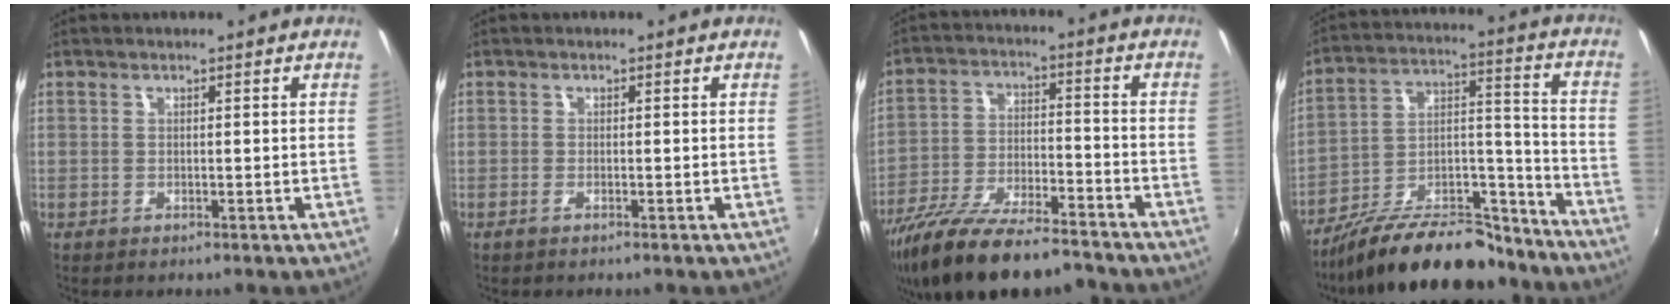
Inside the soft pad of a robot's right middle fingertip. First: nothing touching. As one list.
[{"total": 1.0, "force": [-0.7, -0.1, 0.7], "torque": [-0.013, -0.002, -0.014]}, {"total": 19.3, "force": [-15.5, 4.8, 10.4], "torque": [-0.205, -0.037, -0.261]}, {"total": 22.4, "force": [-17.9, 7.3, 11.2], "torque": [-0.190, 0.020, -0.273]}]